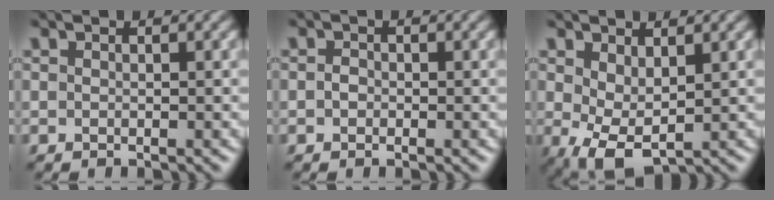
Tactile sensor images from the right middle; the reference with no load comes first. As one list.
[{"total": 0.8, "force": [-0.1, 0.6, 0.4], "torque": [-0.009, 0.000, -0.006]}, {"total": 3.6, "force": [0.3, 1.9, 3.0], "torque": [-0.069, -0.004, 0.011]}]